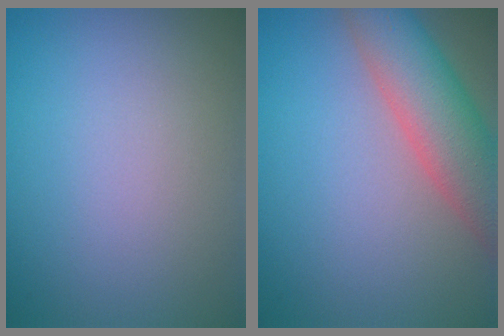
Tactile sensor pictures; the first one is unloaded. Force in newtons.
{"total": 7.1, "press": 7.0, "slide": 0.7}